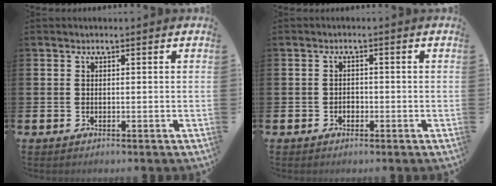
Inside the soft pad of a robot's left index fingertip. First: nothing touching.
{"total": 1.2, "force": [-0.6, 1.0, 0.4], "torque": [-0.007, 0.002, -0.014]}